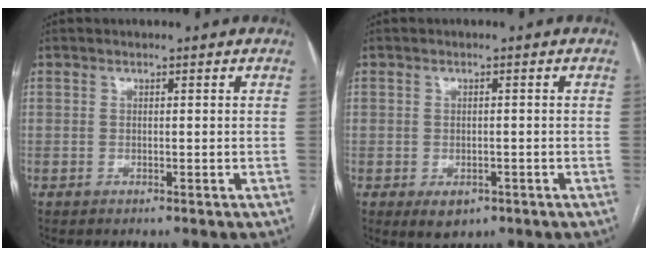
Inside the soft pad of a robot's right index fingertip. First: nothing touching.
{"total": 3.2, "force": [-1.5, 2.2, 1.7], "torque": [-0.020, -0.002, -0.011]}